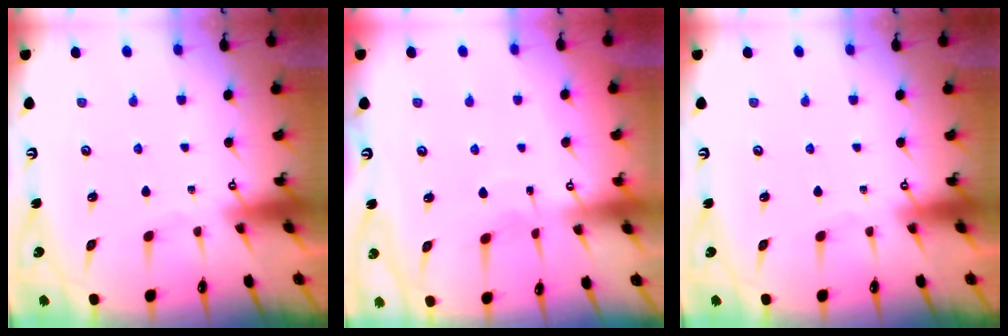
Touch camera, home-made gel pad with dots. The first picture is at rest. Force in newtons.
{"total": 5.1, "press": 5.0, "slide": 0.6}
{"total": 0.0}